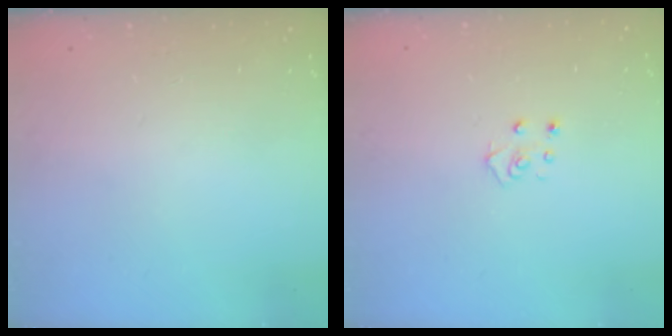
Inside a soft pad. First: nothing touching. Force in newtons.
{"total": 4.7, "press": 4.7, "slide": 0.4}